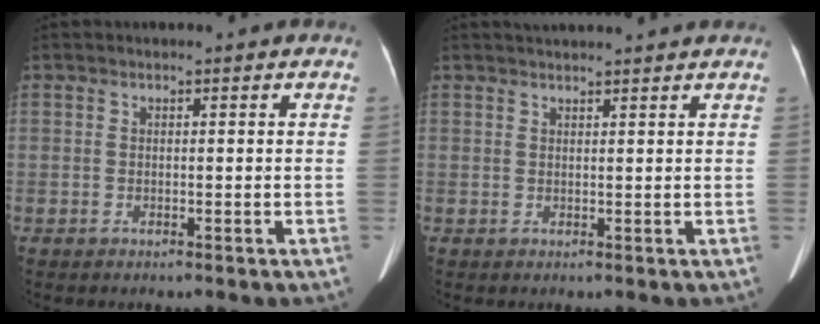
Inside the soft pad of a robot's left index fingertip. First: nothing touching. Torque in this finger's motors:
{"motor_torque": [0.70, -1.44, -0.04, 0.04]}